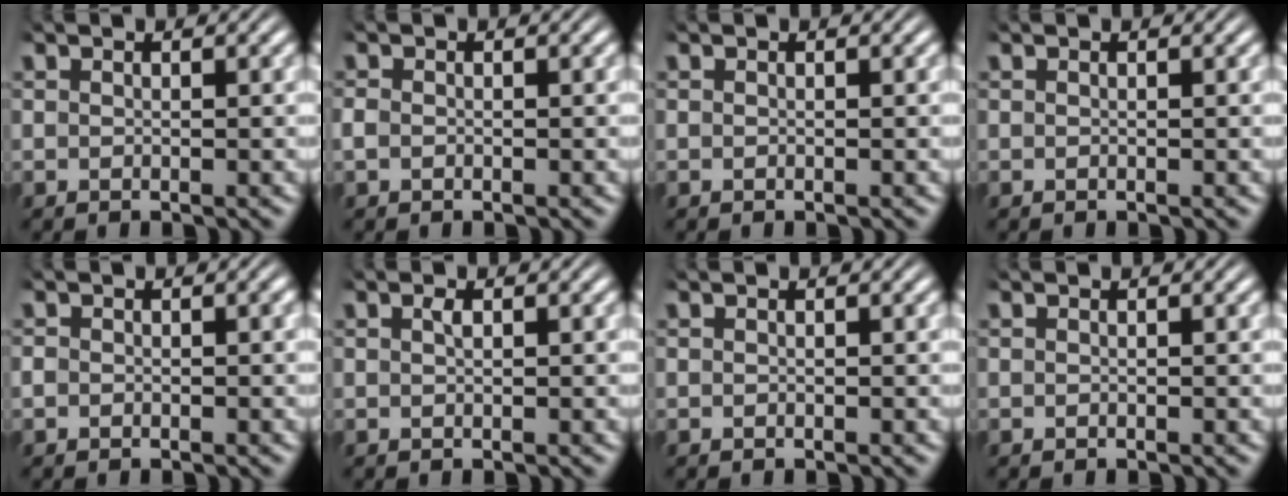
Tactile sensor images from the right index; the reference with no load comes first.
{"total": 0.9, "force": [-0.4, 0.6, 0.5], "torque": [-0.018, -0.007, -0.003]}
{"total": 0.0}
{"total": 0.0}
{"total": 0.8, "force": [-0.4, 0.5, 0.5], "torque": [-0.013, -0.005, -0.005]}
{"total": 0.5, "force": [0.1, -0.1, 0.5], "torque": [-0.005, -0.002, 0.005]}
{"total": 0.0}
{"total": 0.0}